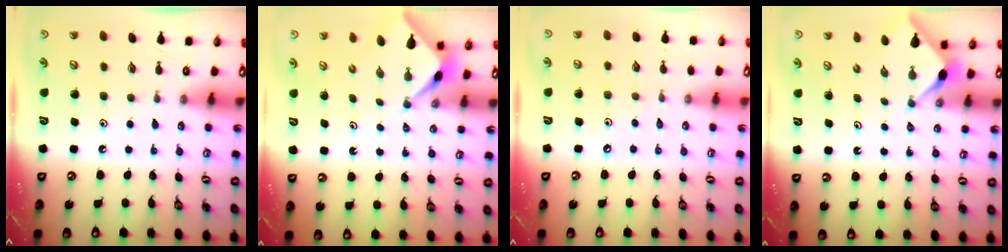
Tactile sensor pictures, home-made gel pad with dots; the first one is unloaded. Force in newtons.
{"total": 2.2, "press": 2.2, "slide": 0.3}
{"total": 1.7, "press": 1.7, "slide": 0.4}
{"total": 2.8, "press": 2.8, "slide": 0.4}